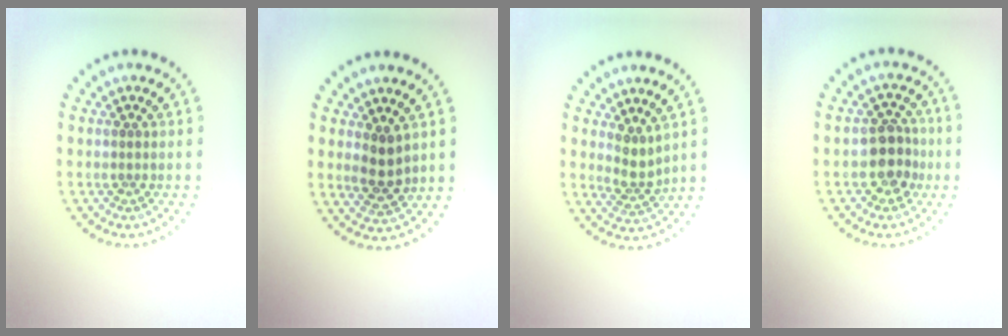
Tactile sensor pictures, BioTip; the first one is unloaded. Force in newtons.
{"total": 2.8, "press": 2.7, "slide": 0.8}
{"total": 2.3, "press": 1.7, "slide": 1.6}
{"total": 3.4, "press": 3.3, "slide": 0.9}